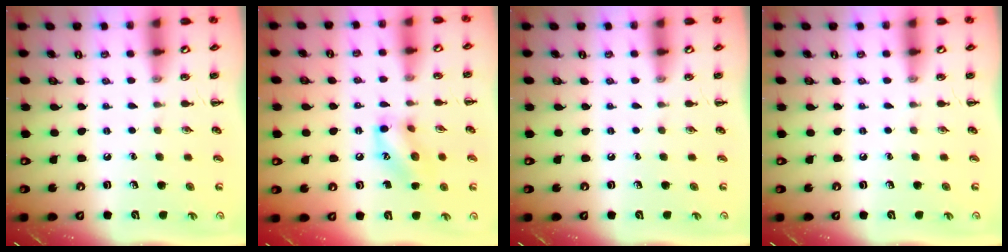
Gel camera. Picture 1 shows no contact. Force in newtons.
{"total": 11.4, "press": 11.3, "slide": 0.5}
{"total": 0.0}
{"total": 0.0}